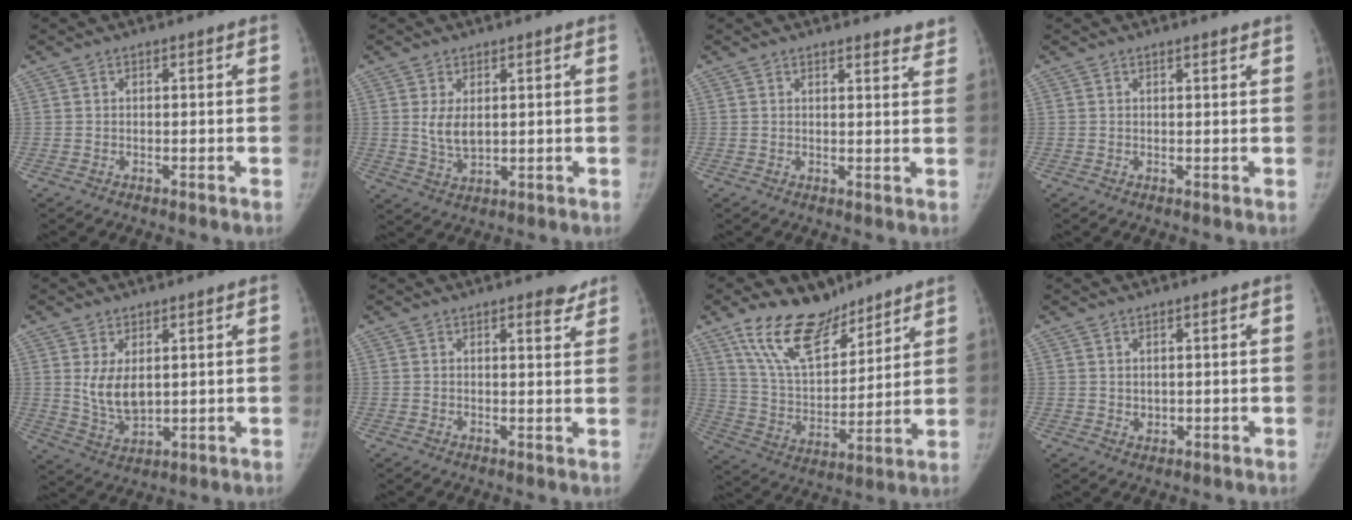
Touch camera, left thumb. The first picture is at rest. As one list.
[{"total": 4.5, "force": [1.0, 2.6, 3.5], "torque": [-0.059, -0.014, 0.028]}, {"total": 4.4, "force": [4.1, 1.0, 1.2], "torque": [0.002, -0.024, 0.039]}, {"total": 1.3, "force": [1.1, 0.2, 0.6], "torque": [-0.005, -0.004, 0.017]}, {"total": 6.9, "force": [1.6, 4.2, 5.3], "torque": [-0.085, -0.020, 0.045]}, {"total": 3.7, "force": [2.7, 1.1, 2.2], "torque": [-0.015, -0.017, 0.033]}, {"total": 17.0, "force": [12.5, 7.9, 8.3], "torque": [-0.113, -0.064, 0.236]}, {"total": 1.4, "force": [0.5, 1.1, 0.7], "torque": [-0.007, -0.008, 0.014]}]